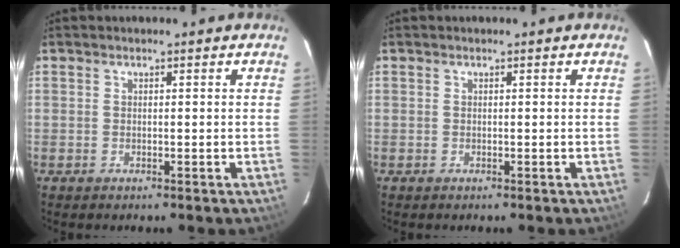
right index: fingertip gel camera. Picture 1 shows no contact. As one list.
[{"total": 0.0}]